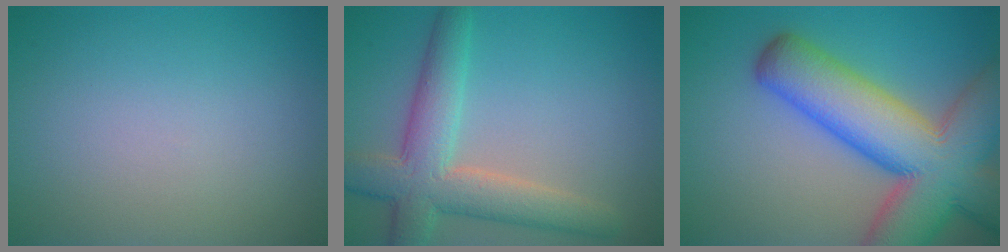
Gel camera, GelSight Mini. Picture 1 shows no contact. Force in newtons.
{"total": 6.5, "press": 6.5, "slide": 0.5}
{"total": 14.2, "press": 14.2, "slide": 0.7}